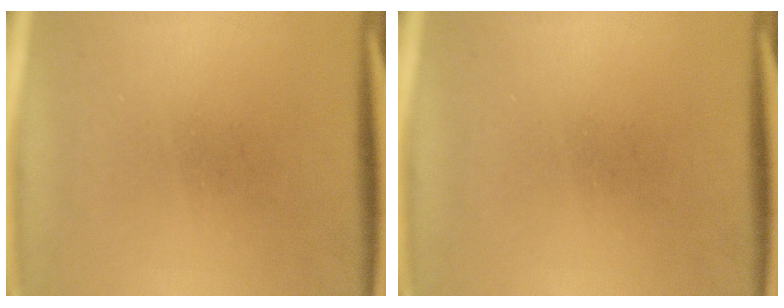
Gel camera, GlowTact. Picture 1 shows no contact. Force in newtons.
{"total": 0.0}